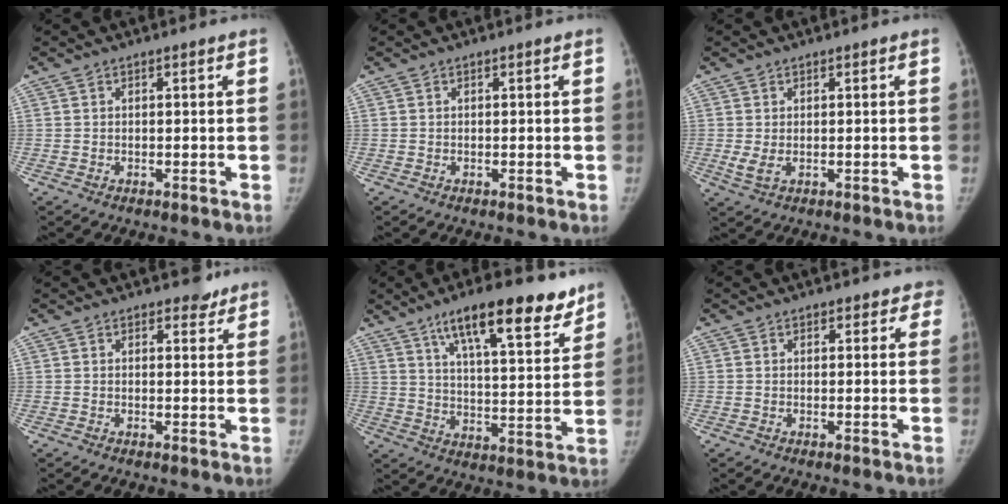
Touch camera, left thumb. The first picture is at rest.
{"total": 0.0}
{"total": 2.5, "force": [0.2, 1.5, 2.0], "torque": [-0.044, -0.008, 0.009]}
{"total": 2.2, "force": [1.8, 1.2, 0.3], "torque": [0.016, -0.010, 0.017]}
{"total": 17.5, "force": [11.6, 5.0, 12.1], "torque": [-0.151, -0.049, 0.183]}
{"total": 2.6, "force": [1.8, 1.9, 0.3], "torque": [0.034, -0.005, 0.003]}